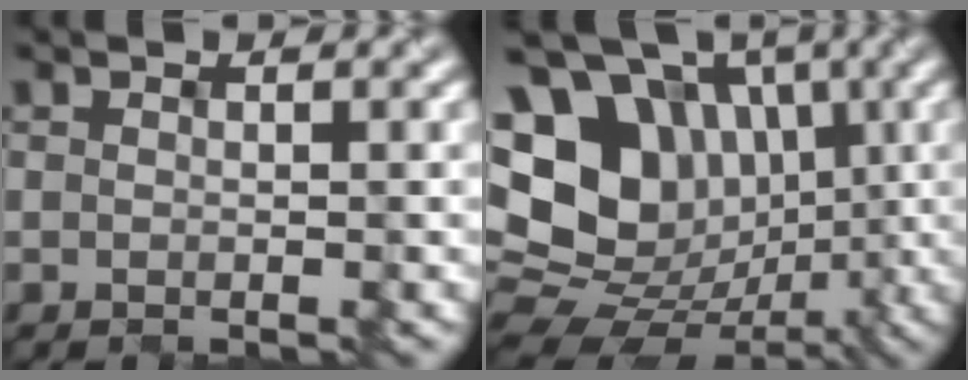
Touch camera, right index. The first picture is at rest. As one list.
[{"total": 16.4, "force": [2.2, 13.5, 9.1], "torque": [-0.177, 0.028, 0.024]}]